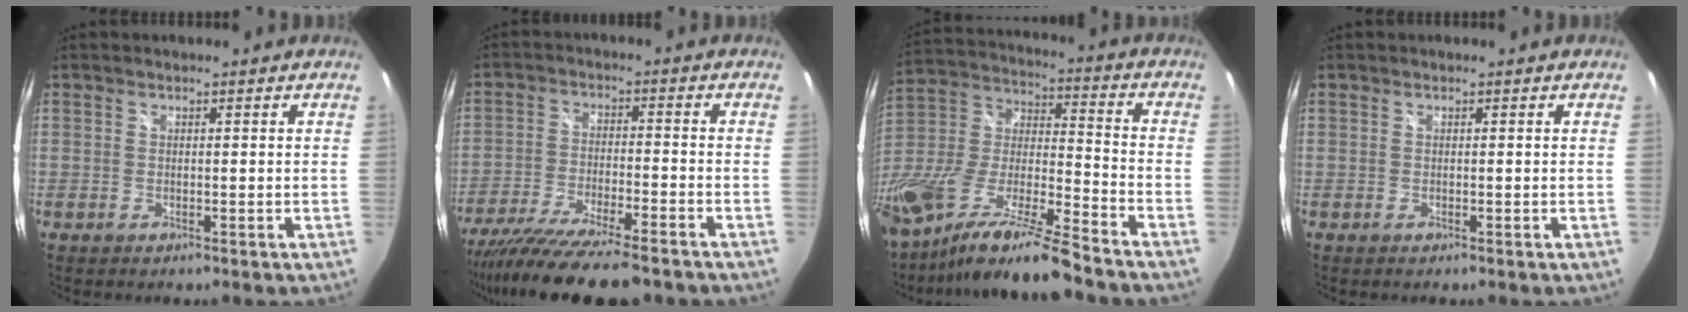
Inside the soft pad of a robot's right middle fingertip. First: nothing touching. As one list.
[{"total": 17.4, "force": [-14.6, 2.2, 9.2], "torque": [-0.183, -0.045, -0.242]}, {"total": 19.4, "force": [-15.2, 1.9, 11.9], "torque": [-0.231, -0.023, -0.289]}, {"total": 0.0}]